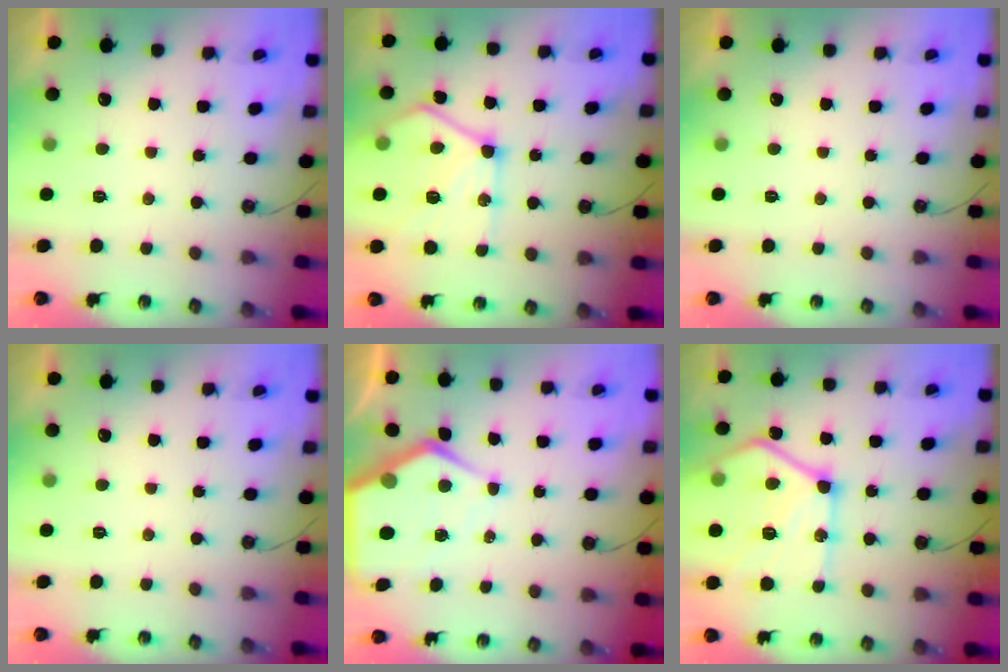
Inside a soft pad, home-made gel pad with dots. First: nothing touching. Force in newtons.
{"total": 18.1, "press": 18.0, "slide": 1.8}
{"total": 0.0}
{"total": 0.0}
{"total": 11.2, "press": 11.1, "slide": 1.1}
{"total": 24.6, "press": 24.5, "slide": 2.8}